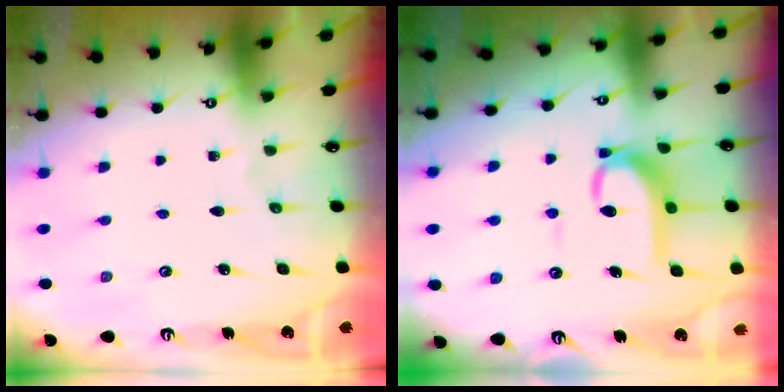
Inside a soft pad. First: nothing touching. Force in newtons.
{"total": 6.8, "press": 6.7, "slide": 1.0}